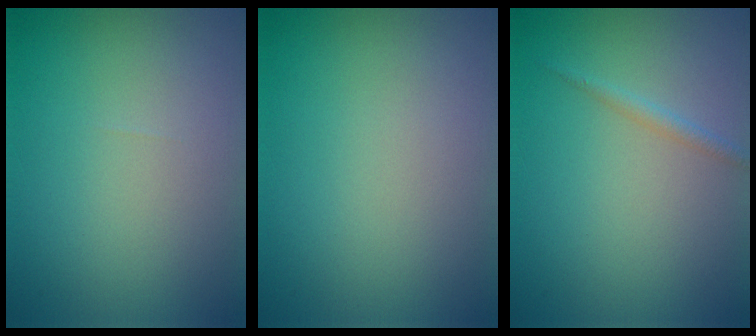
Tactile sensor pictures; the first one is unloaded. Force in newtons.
{"total": 0.0}
{"total": 1.0, "press": 1.0, "slide": 0.1}